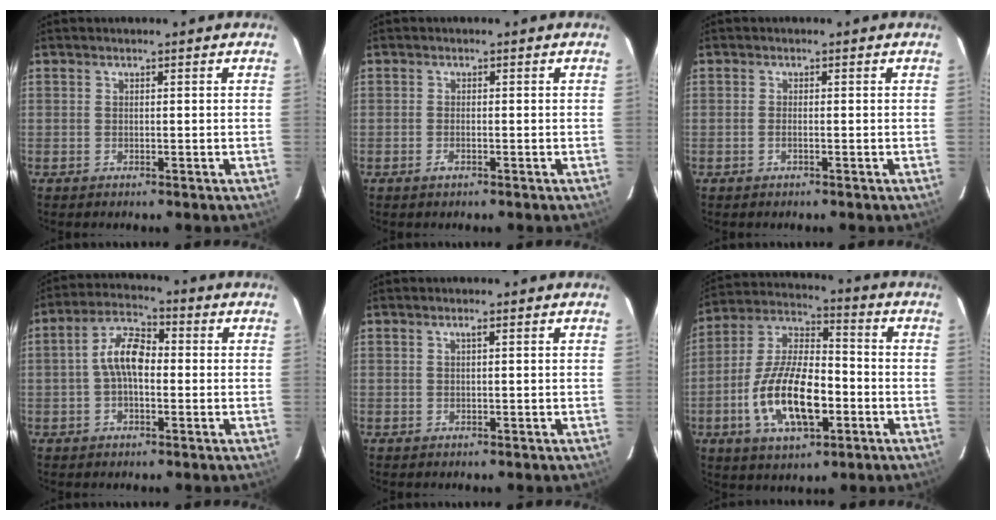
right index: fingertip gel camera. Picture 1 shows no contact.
{"total": 1.1, "force": [-0.7, 0.3, 0.8], "torque": [-0.016, 0.001, -0.012]}
{"total": 0.6, "force": [-0.3, 0.0, 0.5], "torque": [-0.009, 0.004, -0.008]}
{"total": 7.4, "force": [-0.4, 3.8, 6.4], "torque": [-0.126, 0.023, -0.010]}
{"total": 0.6, "force": [0.2, -0.2, 0.5], "torque": [-0.010, 0.003, 0.002]}
{"total": 16.7, "force": [-5.0, 7.2, 14.2], "torque": [-0.282, 0.005, -0.088]}